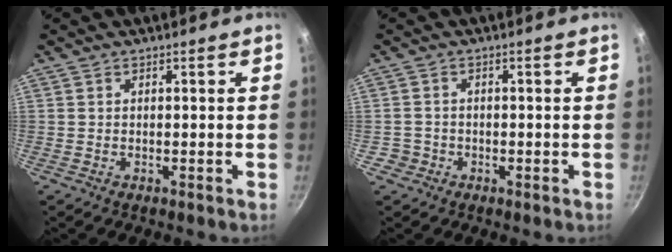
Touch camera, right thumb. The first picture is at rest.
{"total": 2.2, "force": [-0.9, 1.9, 0.2], "torque": [0.007, 0.017, -0.012]}